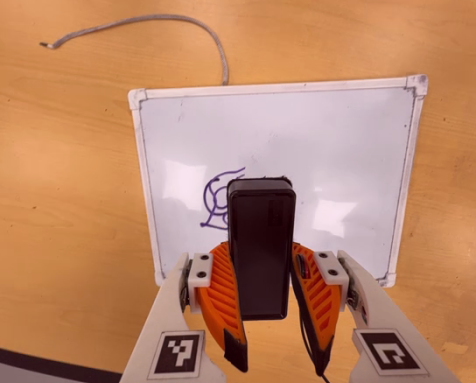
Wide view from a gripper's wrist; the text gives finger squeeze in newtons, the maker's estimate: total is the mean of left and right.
{"total": 8.3, "left": 7.0, "right": 9.5}